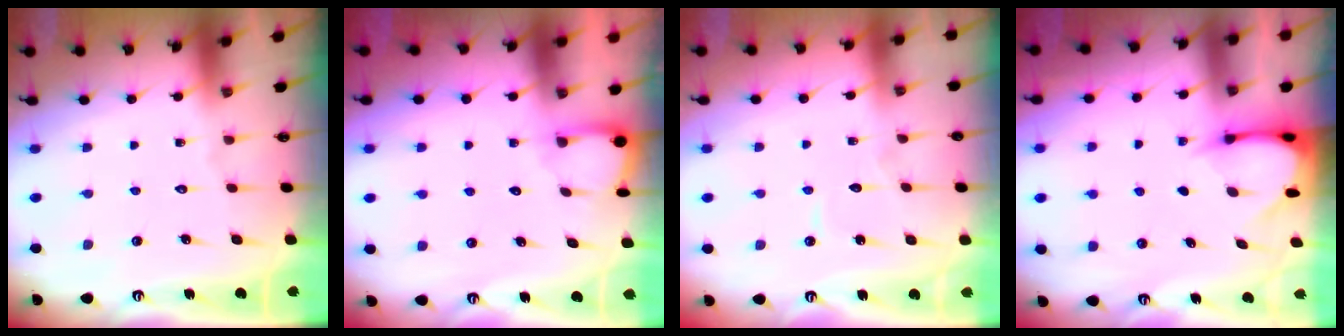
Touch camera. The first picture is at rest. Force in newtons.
{"total": 2.8, "press": 2.8, "slide": 0.1}
{"total": 4.1, "press": 4.0, "slide": 0.3}
{"total": 3.5, "press": 3.4, "slide": 0.3}